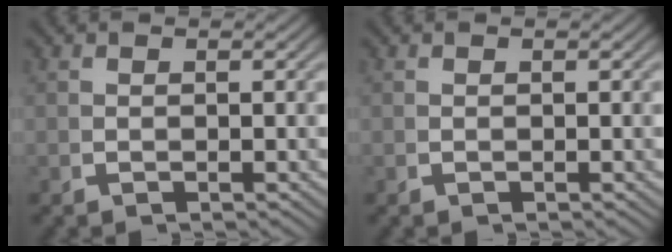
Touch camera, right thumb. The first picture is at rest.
{"total": 0.0}